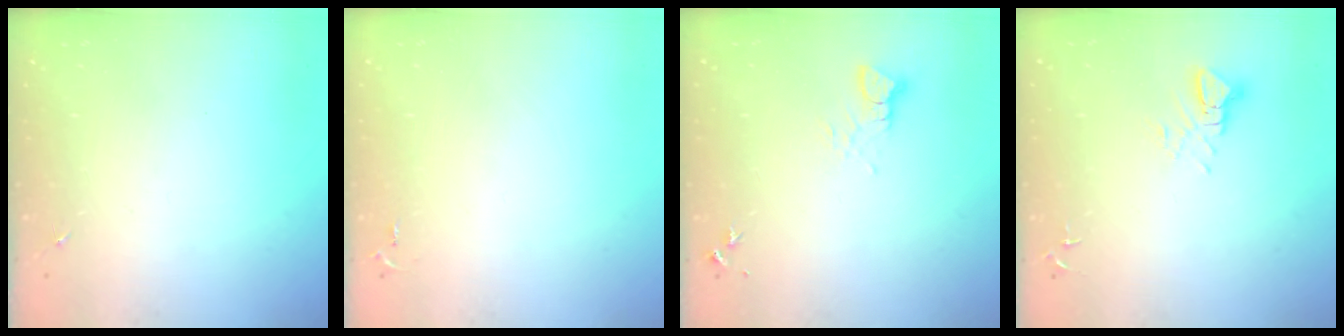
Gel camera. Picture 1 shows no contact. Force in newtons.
{"total": 2.6, "press": 2.6, "slide": 0.4}
{"total": 3.1, "press": 3.1, "slide": 0.4}
{"total": 5.0, "press": 5.0, "slide": 0.2}